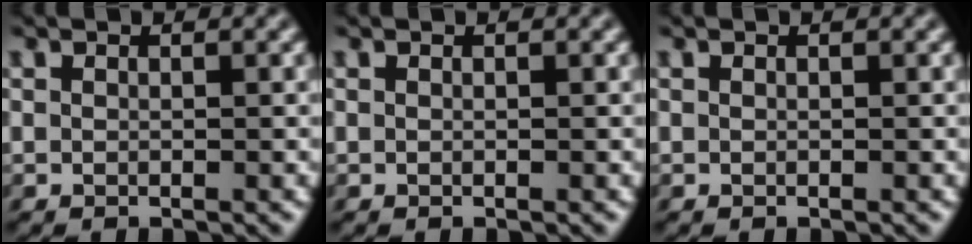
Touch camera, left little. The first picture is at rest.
{"total": 0.0}
{"total": 0.0}